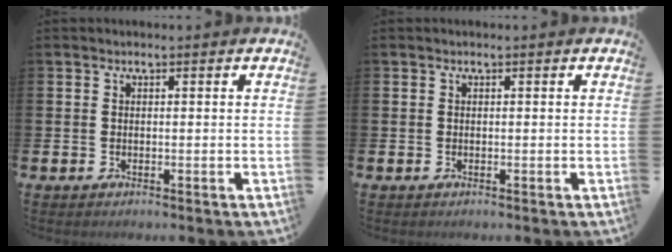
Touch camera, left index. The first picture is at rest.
{"total": 0.0}